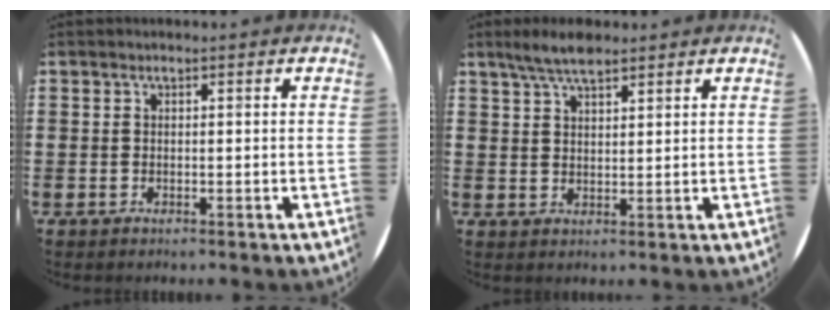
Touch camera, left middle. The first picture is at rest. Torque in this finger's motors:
{"motor_torque": [0.76, -0.67, 0.14, 0.02]}